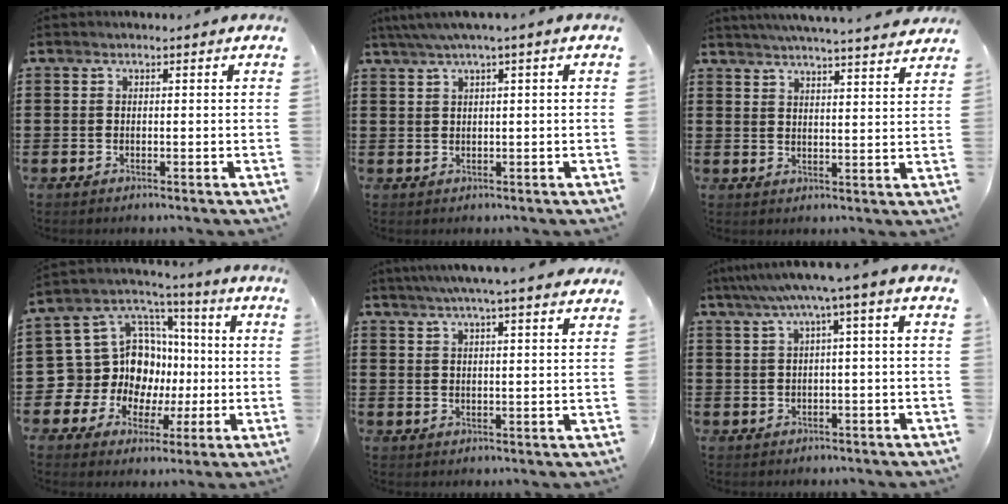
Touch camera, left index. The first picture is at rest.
{"total": 2.1, "force": [0.7, -0.2, 2.0], "torque": [-0.036, -0.002, 0.012]}
{"total": 4.3, "force": [4.2, -0.6, 0.9], "torque": [-0.033, -0.024, 0.073]}
{"total": 12.6, "force": [-0.6, 11.9, 4.0], "torque": [-0.119, -0.016, 0.002]}
{"total": 4.7, "force": [4.0, -0.5, 2.5], "torque": [-0.059, -0.008, 0.070]}
{"total": 4.7, "force": [1.0, -0.5, 4.6], "torque": [-0.089, -0.009, 0.012]}